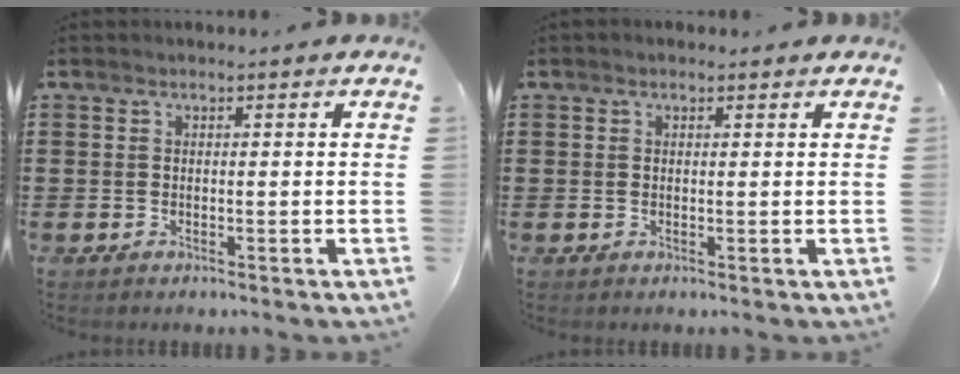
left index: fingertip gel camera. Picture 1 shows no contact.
{"total": 0.6, "force": [0.4, 0.4, 0.3], "torque": [-0.006, 0.004, 0.008]}